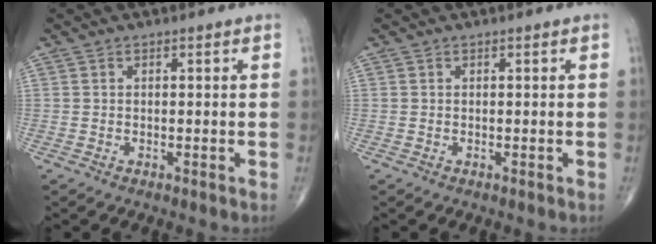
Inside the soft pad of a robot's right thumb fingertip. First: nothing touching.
{"total": 0.0}